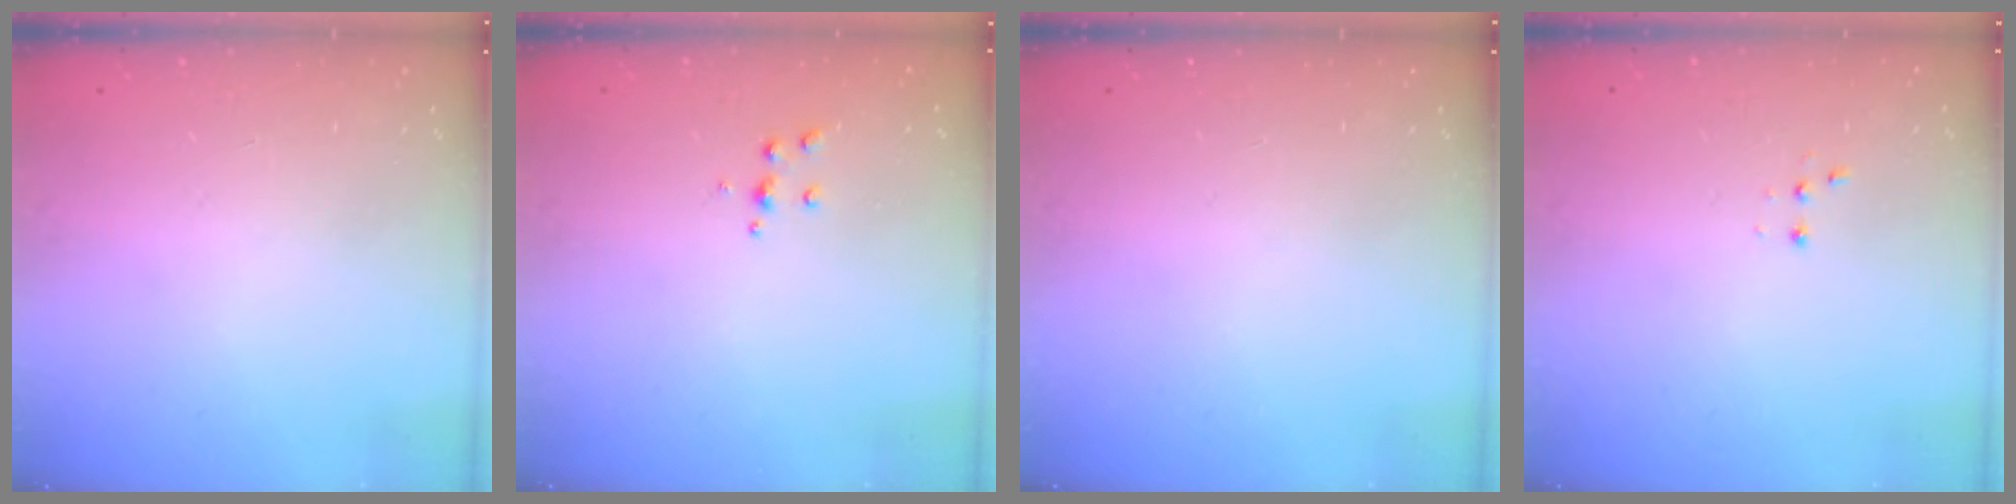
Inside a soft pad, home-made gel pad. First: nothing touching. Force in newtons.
{"total": 4.3, "press": 4.3, "slide": 0.4}
{"total": 0.0}
{"total": 2.8, "press": 2.7, "slide": 0.7}